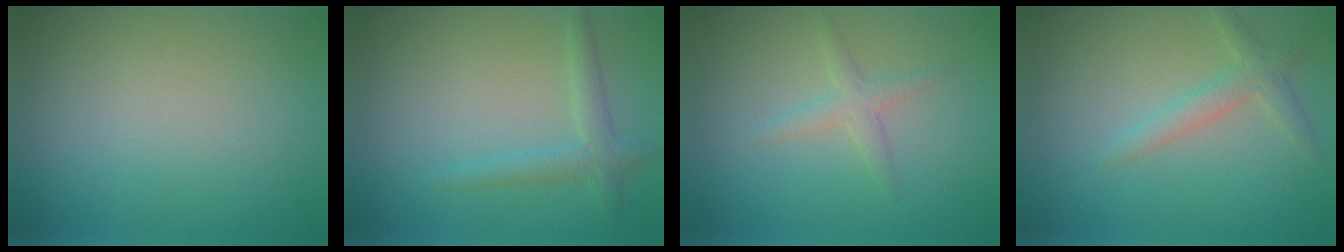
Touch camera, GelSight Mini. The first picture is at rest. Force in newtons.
{"total": 2.1, "press": 2.1, "slide": 0.1}
{"total": 1.6, "press": 1.6, "slide": 0.0}
{"total": 2.2, "press": 2.2, "slide": 0.1}